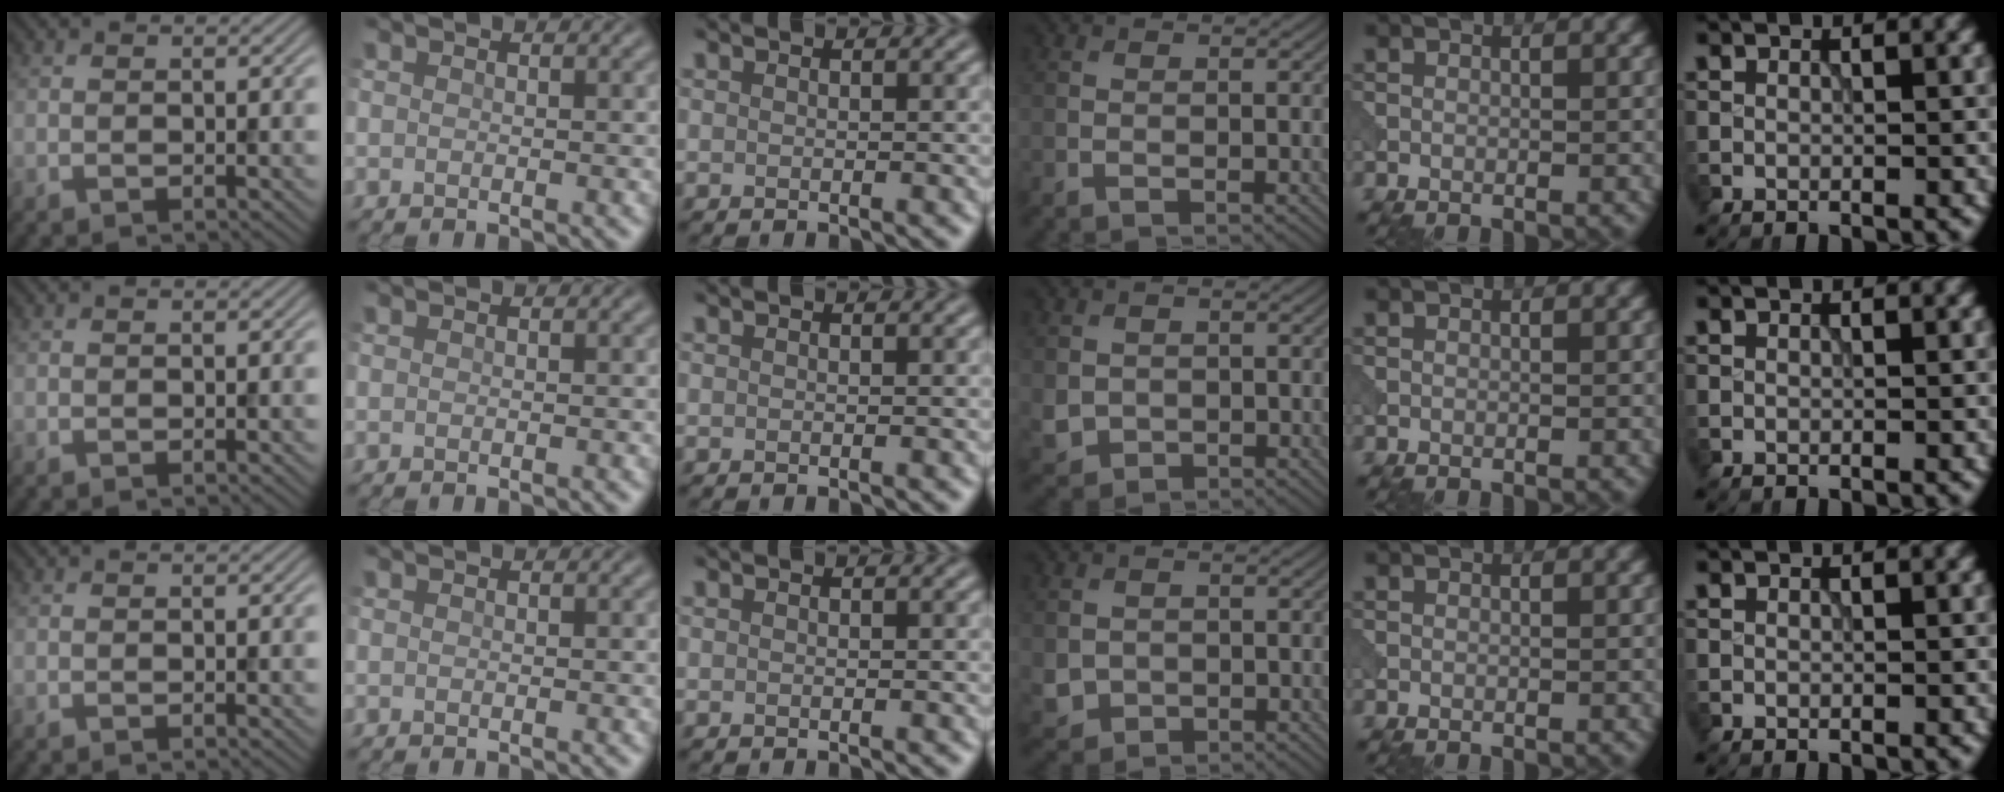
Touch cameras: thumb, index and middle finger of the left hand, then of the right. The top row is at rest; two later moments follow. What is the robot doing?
{"motion": "open", "object": "sandwich press"}